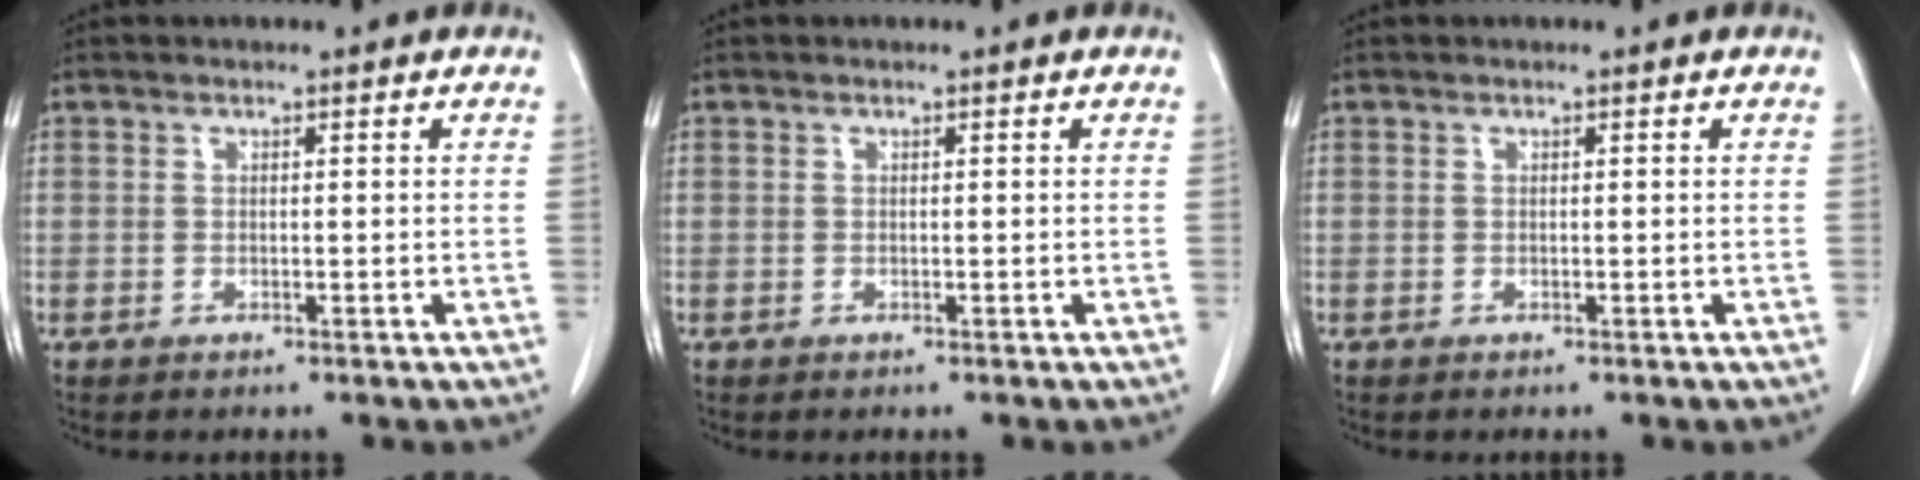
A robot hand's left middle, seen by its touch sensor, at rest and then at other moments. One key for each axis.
{"total": 0.0}
{"total": 0.0}